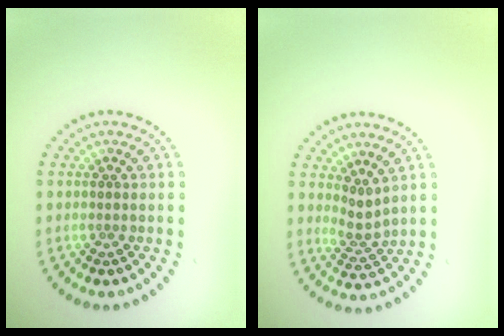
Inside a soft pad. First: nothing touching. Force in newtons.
{"total": 2.1, "press": 1.5, "slide": 1.5}